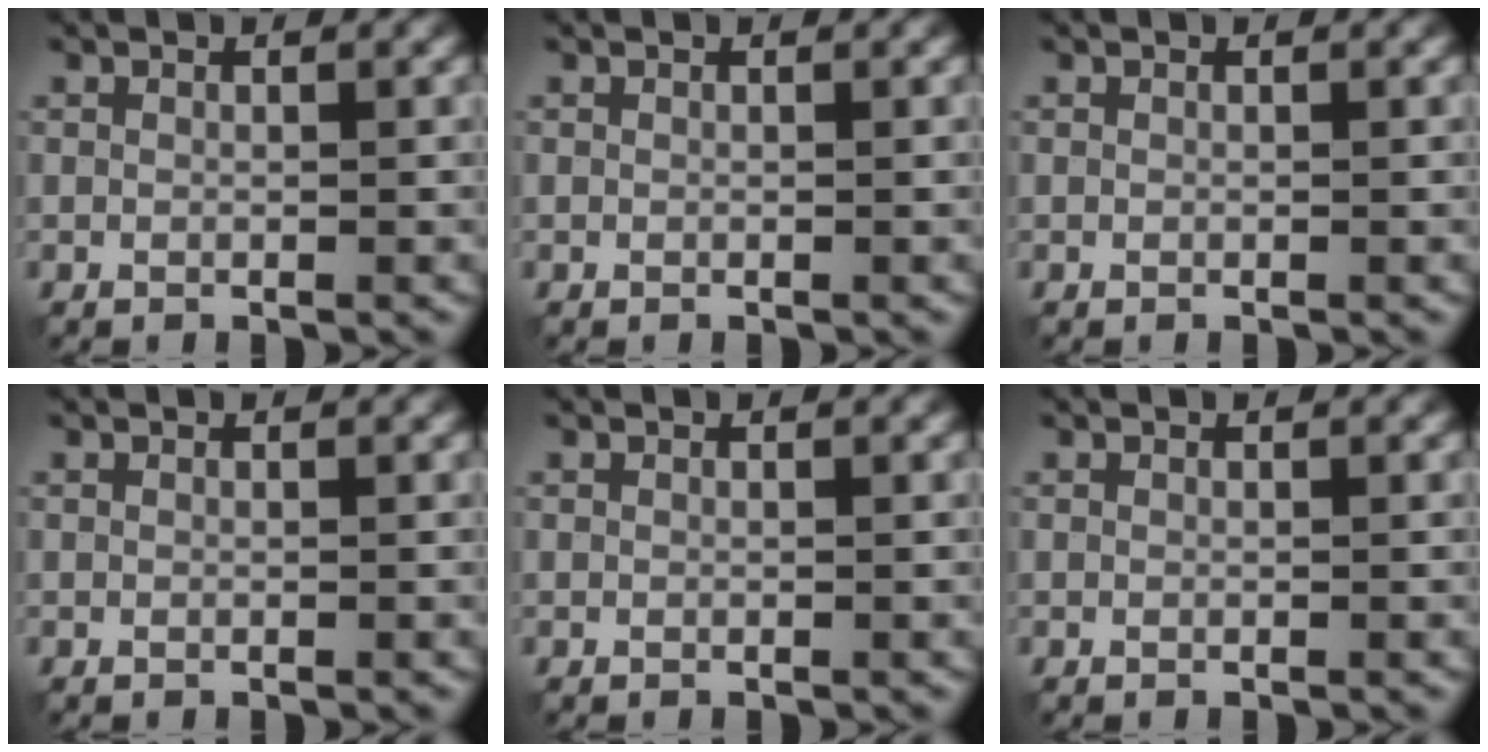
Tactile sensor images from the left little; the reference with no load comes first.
{"total": 0.0}
{"total": 0.0}
{"total": 0.0}
{"total": 0.0}
{"total": 0.0}